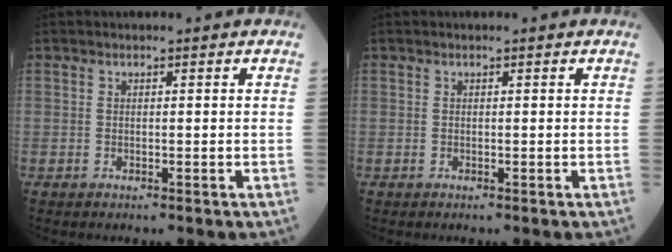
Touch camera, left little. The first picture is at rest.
{"total": 0.0}